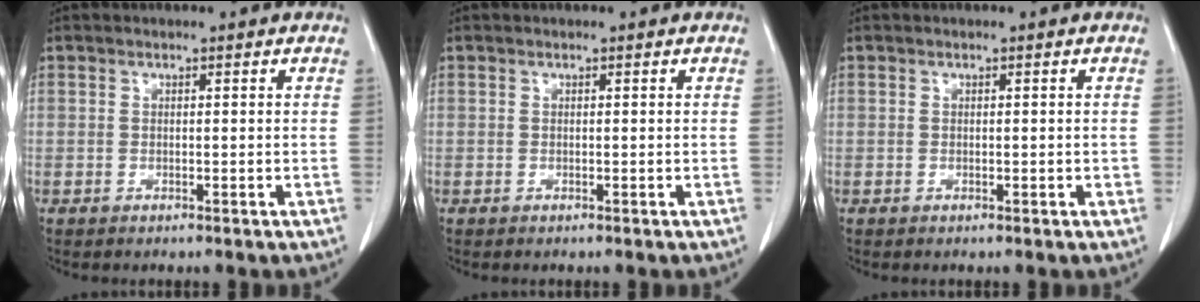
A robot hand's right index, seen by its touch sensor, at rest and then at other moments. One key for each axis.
{"total": 0.0}
{"total": 0.8, "fx": -0.1, "fy": 0.4, "fz": 0.6, "tx": -0.011, "ty": 0.001, "tz": 0.000}